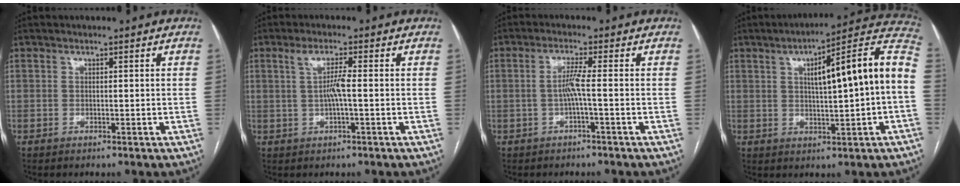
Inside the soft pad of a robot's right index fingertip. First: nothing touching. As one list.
[{"total": 3.5, "force": [0.2, 0.0, 3.5], "torque": [-0.070, 0.006, 0.007]}, {"total": 2.9, "force": [-0.6, -0.5, 2.8], "torque": [-0.054, 0.005, -0.010]}, {"total": 16.8, "force": [1.7, 1.5, 16.6], "torque": [-0.234, 0.037, 0.023]}]